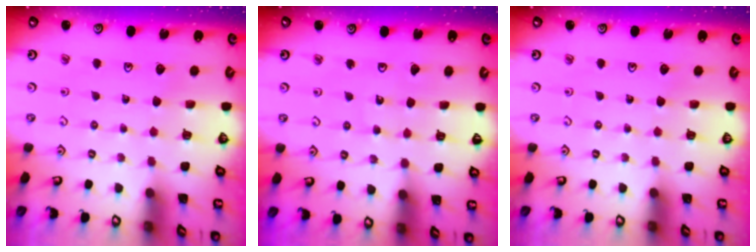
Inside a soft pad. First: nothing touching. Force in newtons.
{"total": 2.9, "press": 2.9, "slide": 0.3}
{"total": 0.0}